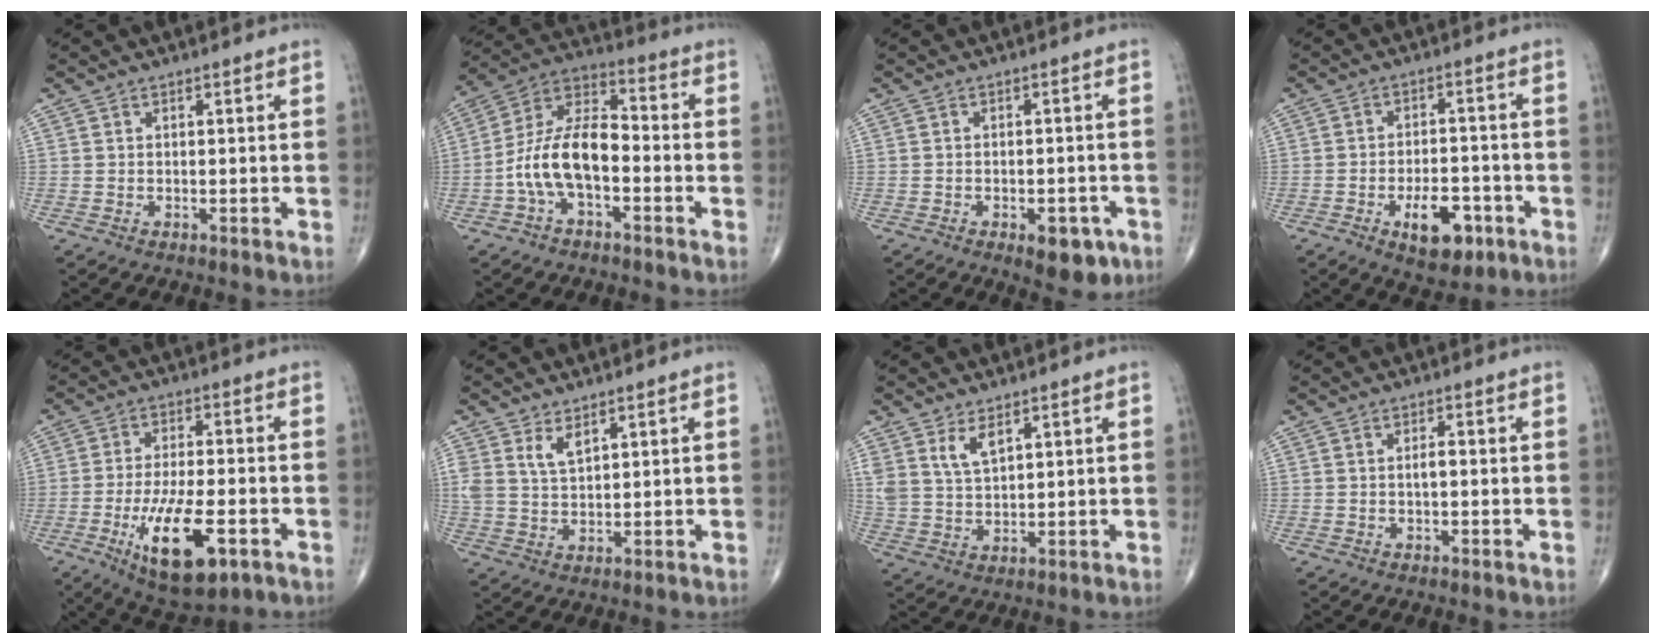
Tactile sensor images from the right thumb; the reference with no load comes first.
{"total": 12.8, "force": [-3.3, 6.5, 10.5], "torque": [-0.192, 0.047, -0.069]}
{"total": 6.2, "force": [-3.1, 3.0, 4.4], "torque": [-0.036, 0.013, -0.033]}
{"total": 9.2, "force": [-4.3, 4.7, 6.7], "torque": [-0.081, 0.021, -0.059]}
{"total": 14.4, "force": [-5.4, 5.2, 12.3], "torque": [-0.211, 0.006, -0.080]}
{"total": 4.0, "force": [2.5, 1.8, 2.6], "torque": [-0.041, -0.014, 0.053]}
{"total": 5.1, "force": [3.1, 2.4, 3.4], "torque": [-0.057, -0.016, 0.066]}
{"total": 1.3, "force": [-0.2, 0.5, 1.2], "torque": [-0.019, 0.003, -0.004]}